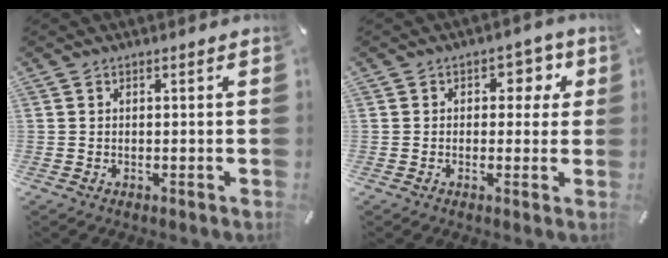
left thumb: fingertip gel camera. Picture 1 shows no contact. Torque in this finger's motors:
{"motor_torque": [0.40, 0.58, 0.28, -0.29, 0.12]}